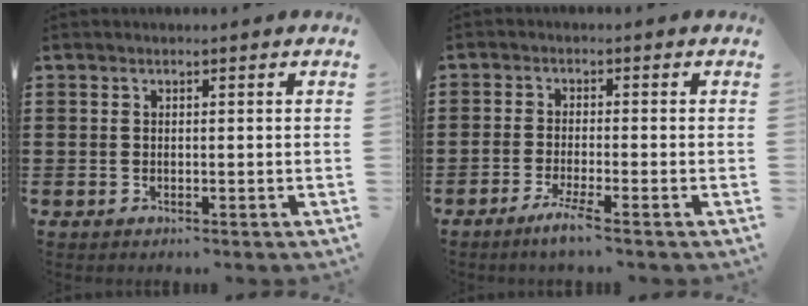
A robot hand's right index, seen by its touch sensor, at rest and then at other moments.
{"total": 3.4, "force": [-2.4, -0.2, 2.4], "torque": [-0.052, -0.012, -0.044]}